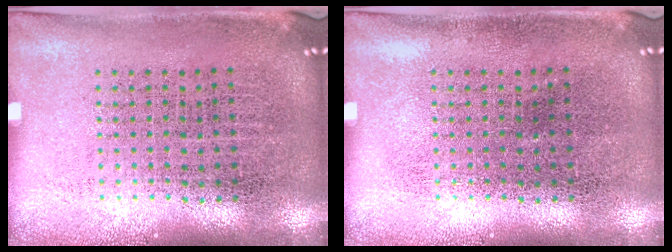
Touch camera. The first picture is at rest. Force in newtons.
{"total": 0.0}